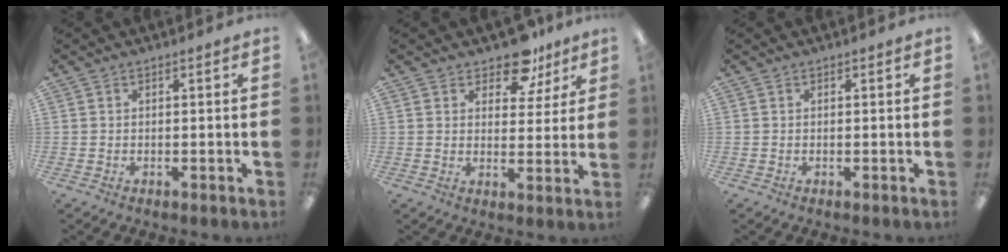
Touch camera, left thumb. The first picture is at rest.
{"total": 9.0, "force": [6.7, 4.7, 3.7], "torque": [-0.050, -0.036, 0.119]}
{"total": 0.0}